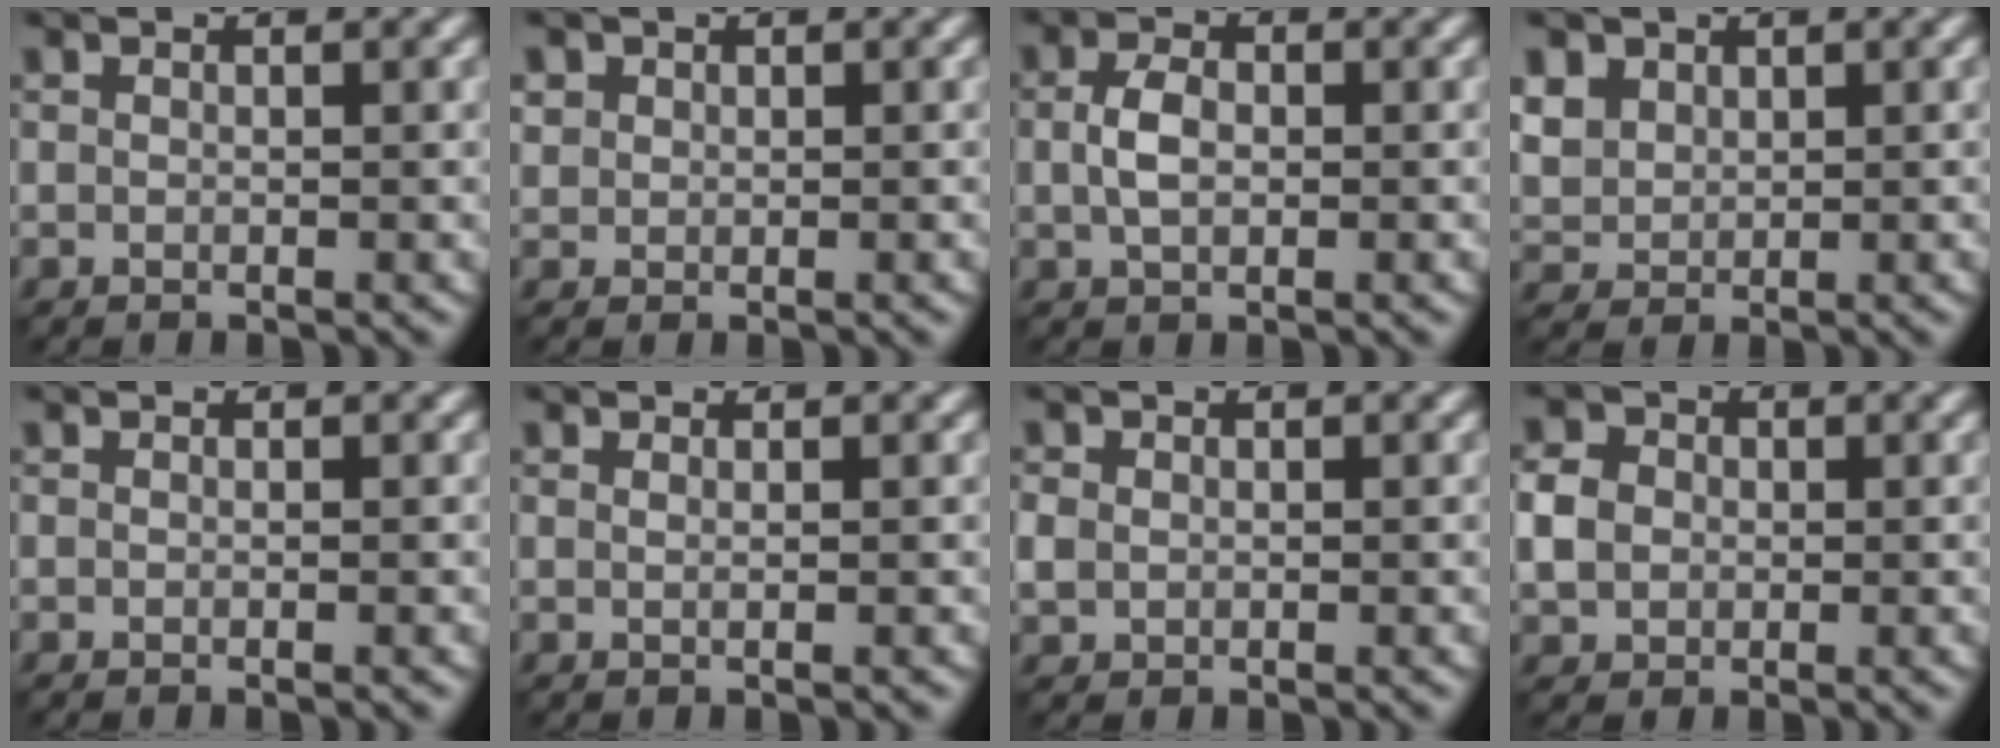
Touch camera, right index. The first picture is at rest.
{"total": 0.7, "force": [0.1, 0.7, -0.2], "torque": [0.005, 0.007, 0.012]}
{"total": 2.2, "force": [-0.5, 1.3, 1.7], "torque": [-0.035, 0.011, -0.002]}
{"total": 3.5, "force": [1.6, 2.7, 1.4], "torque": [-0.048, 0.013, 0.049]}
{"total": 0.8, "force": [-0.2, 0.3, 0.7], "torque": [0.002, 0.000, -0.007]}
{"total": 0.8, "force": [0.2, 0.4, 0.7], "torque": [0.001, -0.001, -0.004]}
{"total": 0.9, "force": [-0.2, 0.9, 0.2], "torque": [-0.003, 0.008, 0.007]}
{"total": 2.6, "force": [-0.5, 2.4, 1.1], "torque": [-0.024, 0.012, -0.002]}